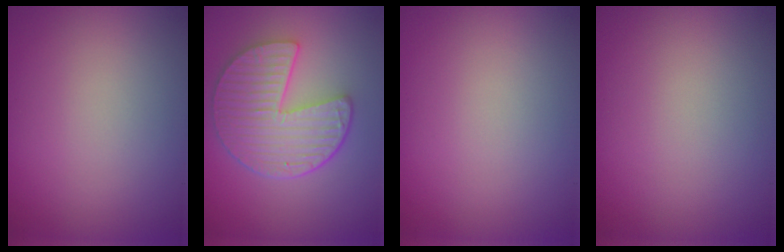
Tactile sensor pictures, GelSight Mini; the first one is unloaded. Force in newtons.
{"total": 6.3, "press": 4.7, "slide": 4.2}
{"total": 0.0}
{"total": 0.0}